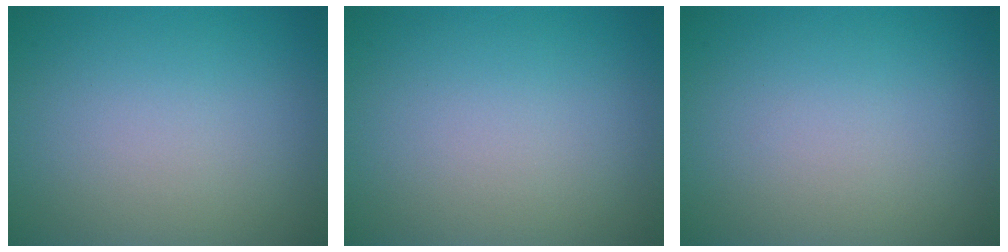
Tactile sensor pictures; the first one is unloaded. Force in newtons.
{"total": 0.0}
{"total": 0.0}